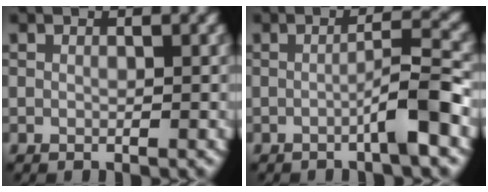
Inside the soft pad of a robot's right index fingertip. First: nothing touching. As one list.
[{"total": 3.7, "force": [-1.5, 0.2, 3.4], "torque": [-0.050, 0.017, -0.035]}]